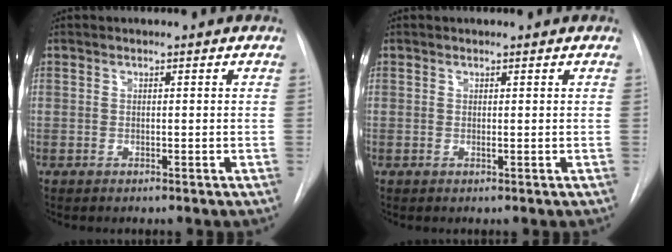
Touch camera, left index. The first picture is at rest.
{"total": 0.5, "force": [0.4, 0.0, 0.3], "torque": [-0.006, 0.000, 0.008]}